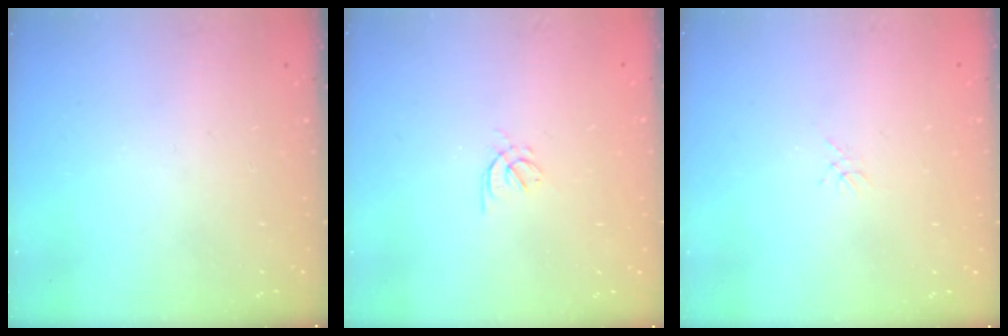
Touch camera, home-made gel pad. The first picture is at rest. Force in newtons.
{"total": 2.2, "press": 2.1, "slide": 0.7}
{"total": 0.0}